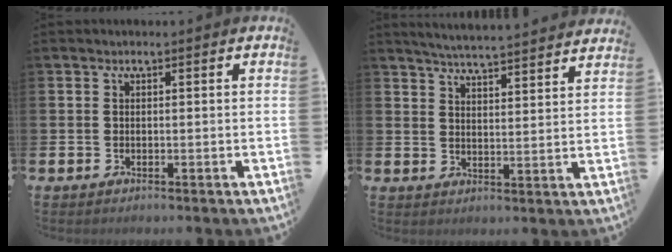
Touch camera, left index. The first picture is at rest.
{"total": 5.3, "force": [5.3, -0.3, 0.7], "torque": [-0.025, -0.037, 0.092]}